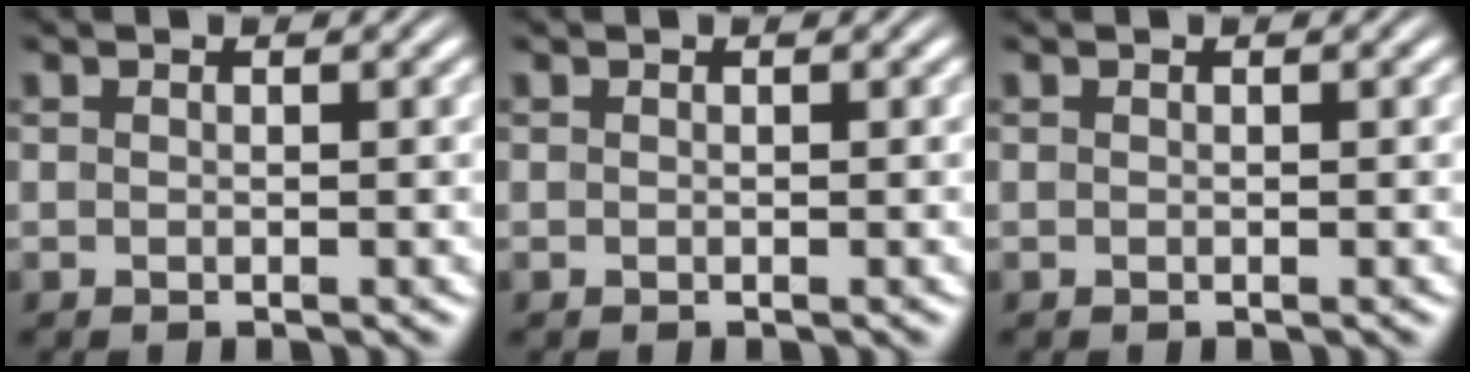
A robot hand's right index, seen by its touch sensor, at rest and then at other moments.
{"total": 0.0}
{"total": 0.0}